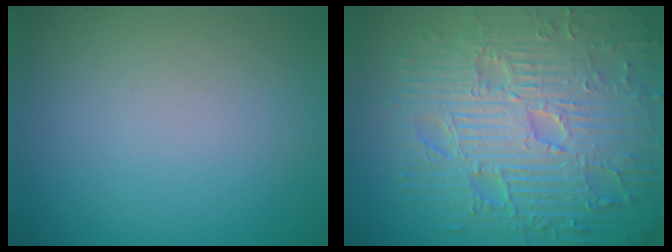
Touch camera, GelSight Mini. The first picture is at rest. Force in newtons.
{"total": 11.7, "press": 7.6, "slide": 8.8}